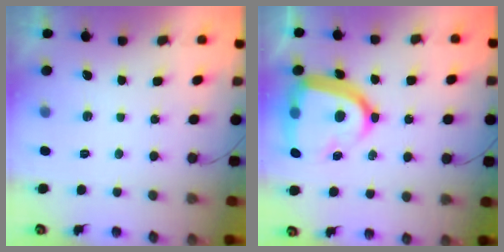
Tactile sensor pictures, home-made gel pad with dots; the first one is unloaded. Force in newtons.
{"total": 21.2, "press": 21.1, "slide": 2.2}